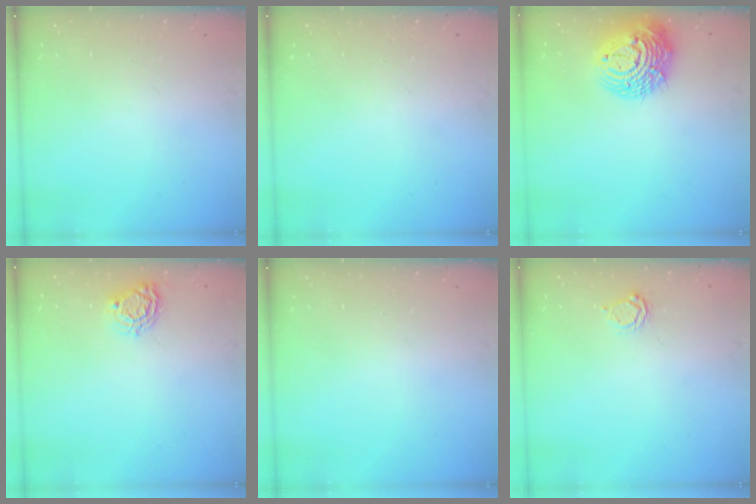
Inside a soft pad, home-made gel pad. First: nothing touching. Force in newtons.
{"total": 0.0}
{"total": 14.9, "press": 14.8, "slide": 1.7}
{"total": 7.1, "press": 7.1, "slide": 0.2}
{"total": 0.0}
{"total": 2.3, "press": 2.3, "slide": 0.2}